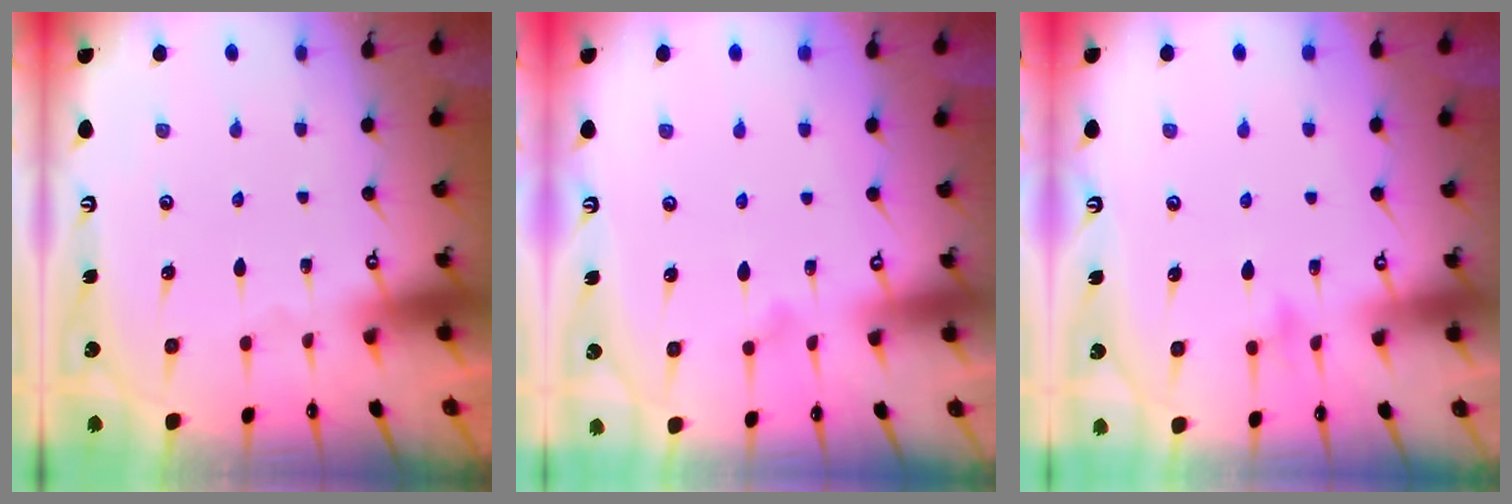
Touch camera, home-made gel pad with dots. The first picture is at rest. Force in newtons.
{"total": 7.5, "press": 7.4, "slide": 1.1}
{"total": 7.7, "press": 7.7, "slide": 0.5}